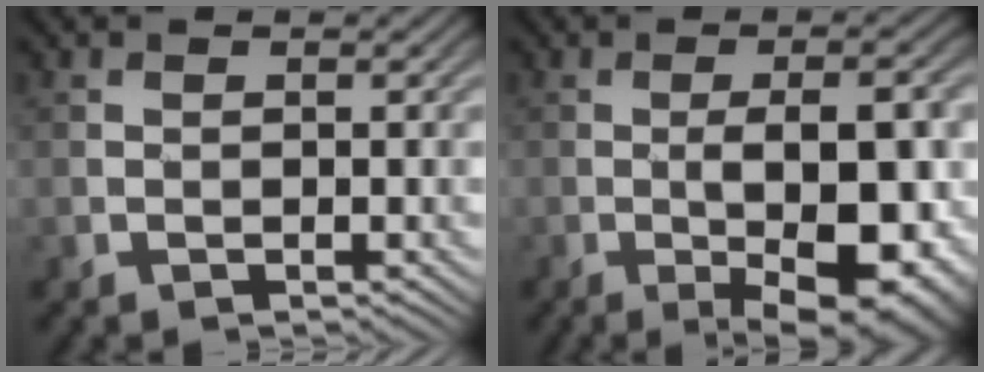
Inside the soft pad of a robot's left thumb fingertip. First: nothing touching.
{"total": 13.4, "force": [-3.2, 5.2, 11.9], "torque": [-0.144, -0.001, -0.039]}